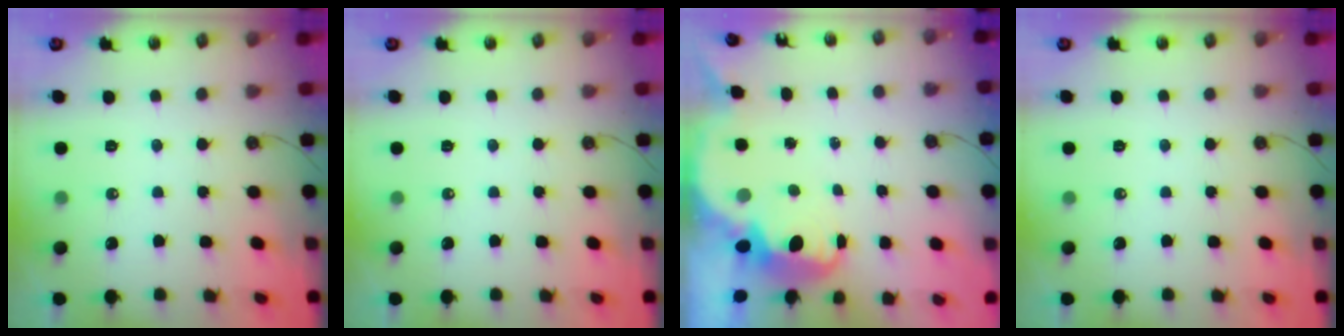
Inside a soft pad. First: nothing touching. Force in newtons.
{"total": 0.0}
{"total": 3.8, "press": 3.8, "slide": 0.4}
{"total": 0.0}